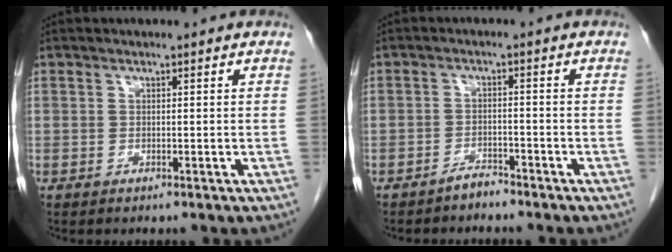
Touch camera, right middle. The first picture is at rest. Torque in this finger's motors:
{"motor_torque": [0.43, -0.23, 0.06, 0.03]}